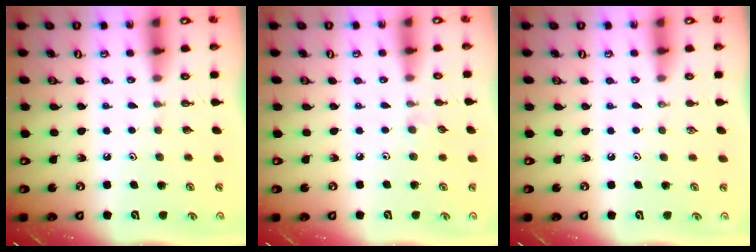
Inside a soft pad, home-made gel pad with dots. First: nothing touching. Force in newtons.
{"total": 1.9, "press": 1.8, "slide": 0.3}
{"total": 0.0}